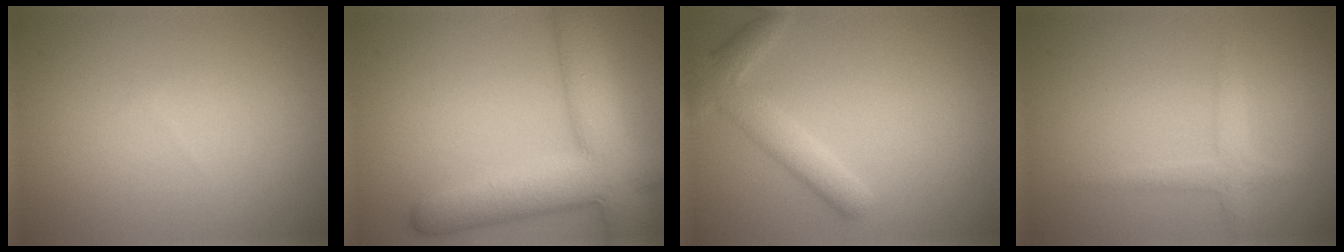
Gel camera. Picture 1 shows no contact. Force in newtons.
{"total": 9.7, "press": 9.7, "slide": 0.6}
{"total": 3.1, "press": 3.1, "slide": 0.3}
{"total": 1.9, "press": 1.9, "slide": 0.1}